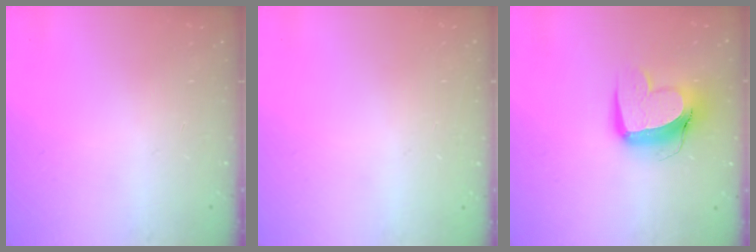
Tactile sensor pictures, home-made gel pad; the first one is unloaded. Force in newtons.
{"total": 0.0}
{"total": 13.1, "press": 13.0, "slide": 1.6}